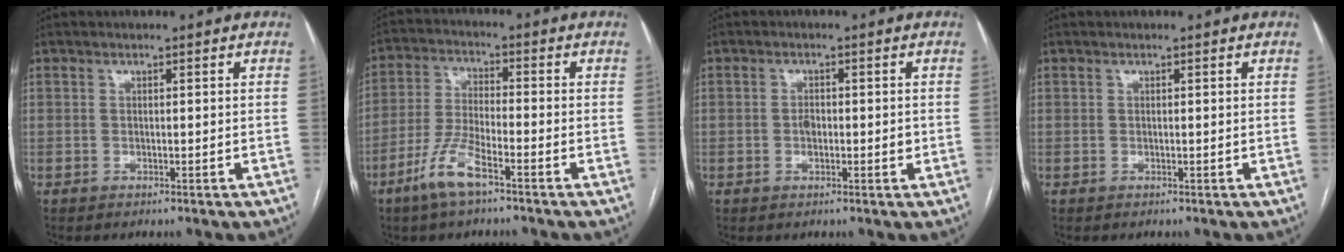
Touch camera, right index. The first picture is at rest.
{"total": 7.4, "force": [-4.7, 1.3, 5.6], "torque": [-0.123, -0.006, -0.096]}
{"total": 2.5, "force": [-0.2, 1.4, 2.1], "torque": [-0.036, 0.001, -0.003]}
{"total": 0.0}